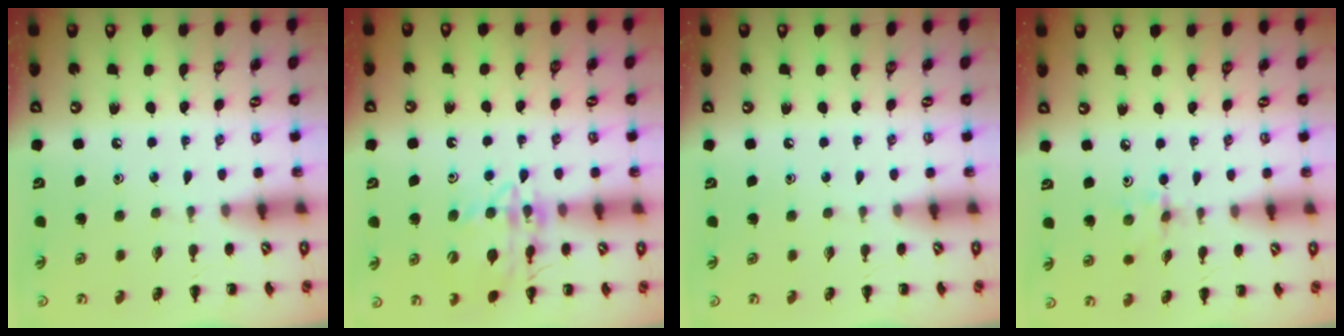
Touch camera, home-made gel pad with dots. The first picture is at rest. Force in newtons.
{"total": 13.9, "press": 13.7, "slide": 2.1}
{"total": 0.0}
{"total": 2.4, "press": 2.3, "slide": 0.8}